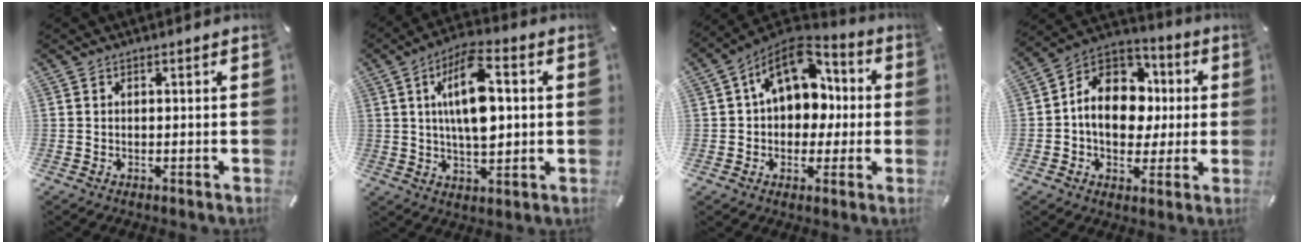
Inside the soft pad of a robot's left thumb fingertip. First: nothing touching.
{"total": 13.7, "force": [2.3, 6.4, 11.9], "torque": [-0.220, -0.003, 0.034]}
{"total": 15.3, "force": [4.5, 10.9, 9.8], "torque": [-0.170, -0.017, 0.082]}
{"total": 14.4, "force": [0.2, 11.6, 8.5], "torque": [-0.163, -0.001, 0.005]}